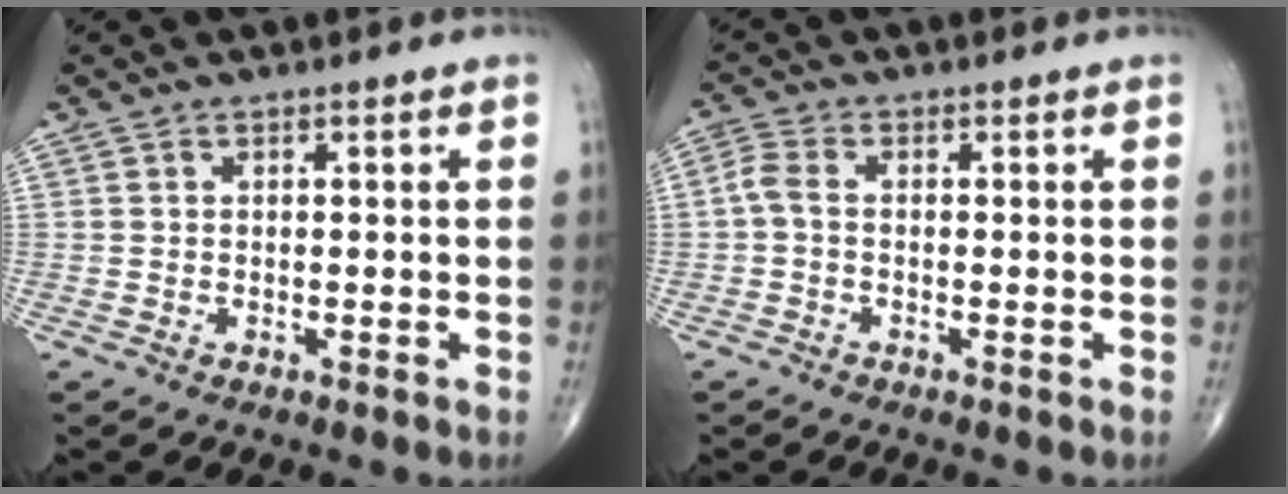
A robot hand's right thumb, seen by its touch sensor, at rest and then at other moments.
{"total": 2.9, "force": [-0.5, 1.6, 2.4], "torque": [-0.060, 0.006, -0.019]}